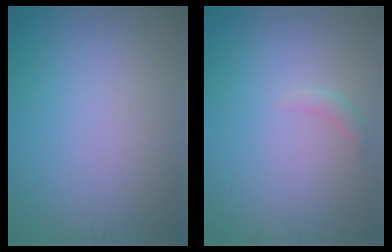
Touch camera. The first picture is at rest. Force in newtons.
{"total": 0.8, "press": 0.8, "slide": 0.1}